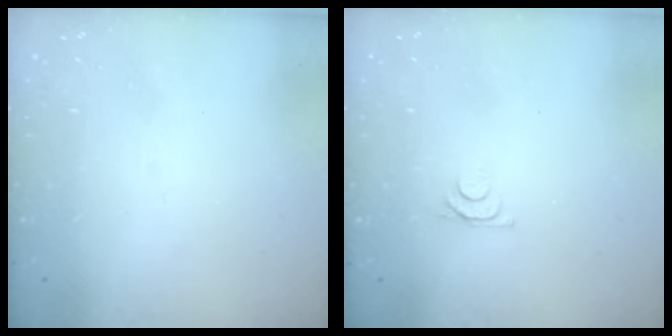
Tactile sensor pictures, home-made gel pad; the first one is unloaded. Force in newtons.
{"total": 4.2, "press": 4.1, "slide": 0.5}